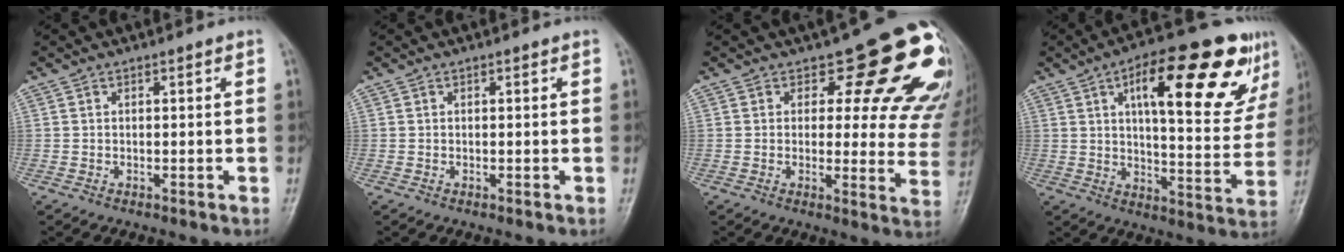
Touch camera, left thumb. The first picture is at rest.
{"total": 0.0}
{"total": 17.1, "force": [11.0, 7.9, 10.4], "torque": [-0.068, -0.066, 0.104]}
{"total": 24.0, "force": [10.9, 8.2, 19.7], "torque": [-0.239, -0.013, 0.157]}